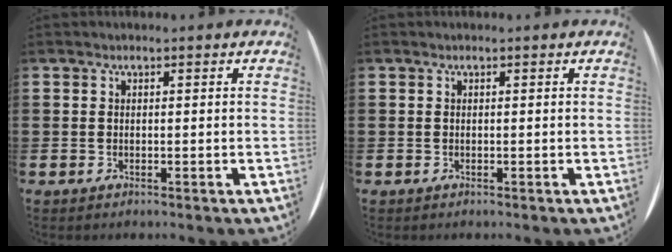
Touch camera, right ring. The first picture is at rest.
{"total": 0.0}